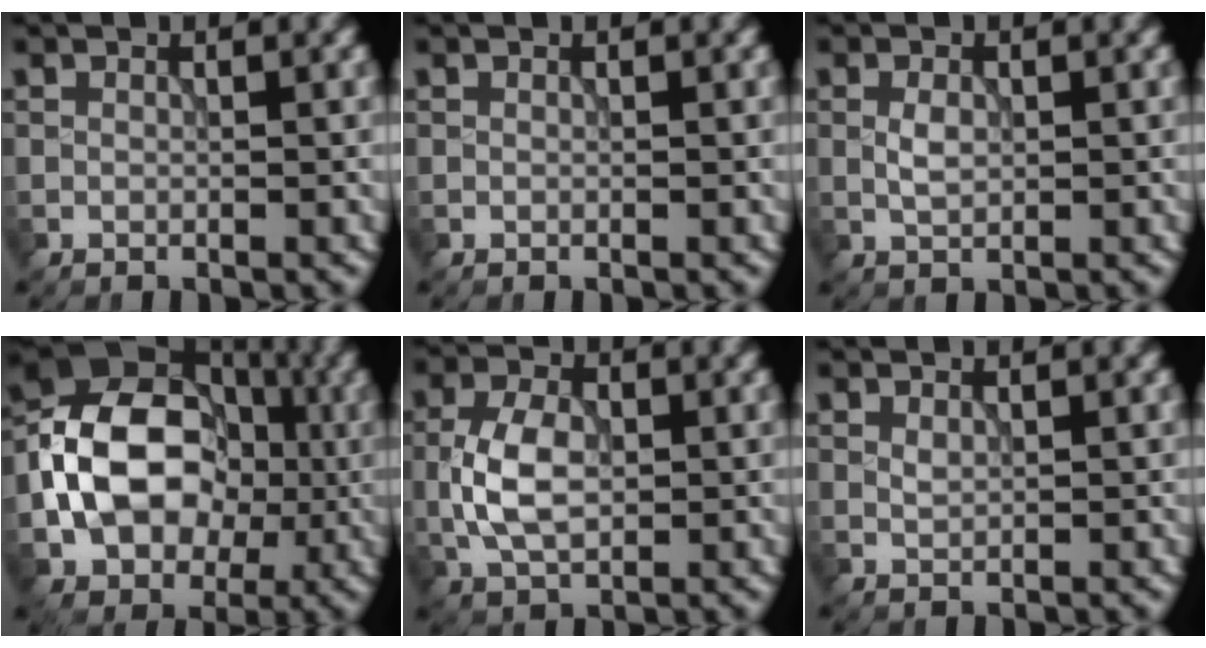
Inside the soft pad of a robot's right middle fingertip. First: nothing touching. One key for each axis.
{"total": 0.0}
{"total": 1.4, "fx": 0.2, "fy": 0.9, "fz": 1.1, "tx": -0.025, "ty": 0.000, "tz": 0.004}
{"total": 12.0, "fx": -1.3, "fy": 9.1, "fz": 7.8, "tx": -0.128, "ty": 0.013, "tz": -0.030}
{"total": 4.8, "fx": -0.4, "fy": 3.1, "fz": 3.7, "tx": -0.077, "ty": 0.001, "tz": -0.011}
{"total": 0.6, "fx": 0.4, "fy": 0.3, "fz": 0.3, "tx": -0.010, "ty": 0.001, "tz": 0.009}